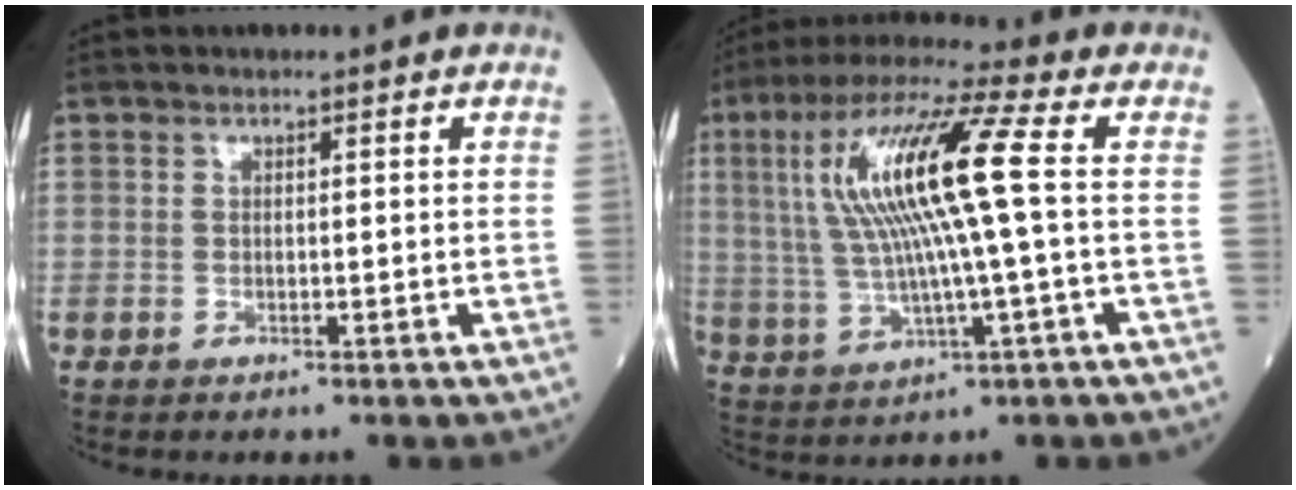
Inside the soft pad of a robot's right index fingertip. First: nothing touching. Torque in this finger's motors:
{"motor_torque": [1.70, 0.44, 1.06, 0.21]}